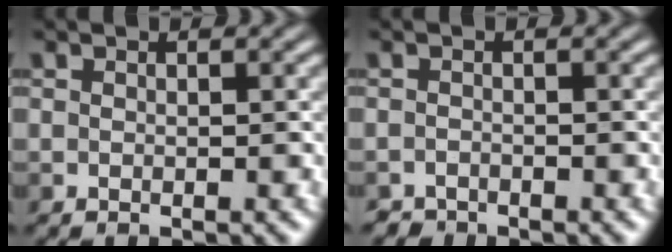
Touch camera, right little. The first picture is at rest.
{"total": 1.3, "force": [-1.2, 0.5, -0.1], "torque": [0.004, -0.005, -0.022]}